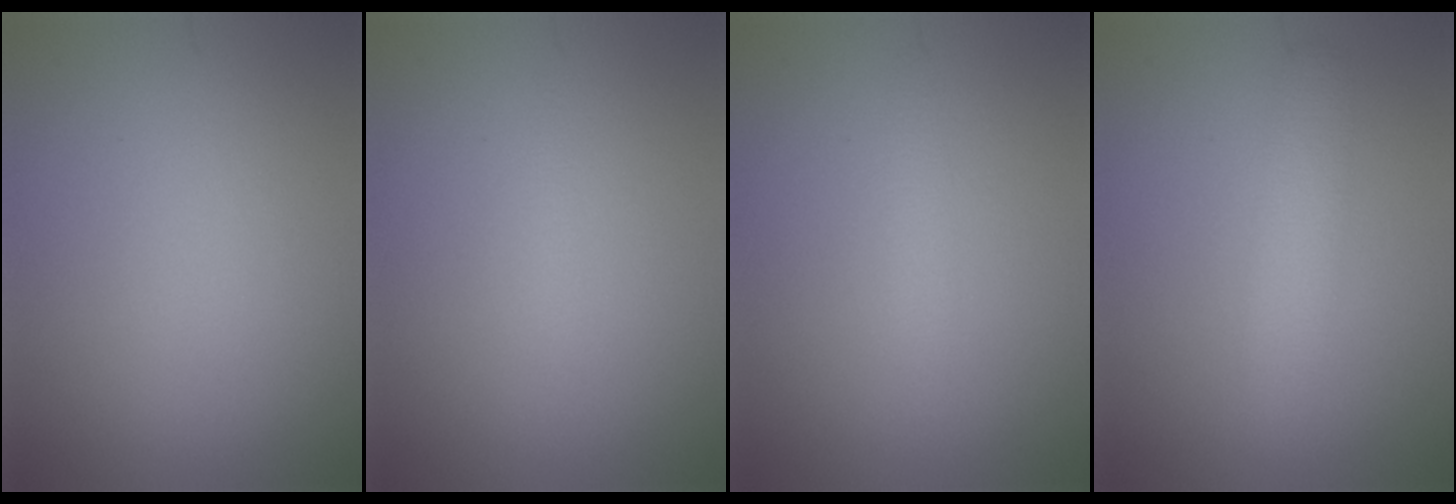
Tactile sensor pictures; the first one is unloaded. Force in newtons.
{"total": 0.6, "press": 0.6, "slide": 0.0}
{"total": 1.3, "press": 1.3, "slide": 0.2}
{"total": 3.0, "press": 3.0, "slide": 0.1}